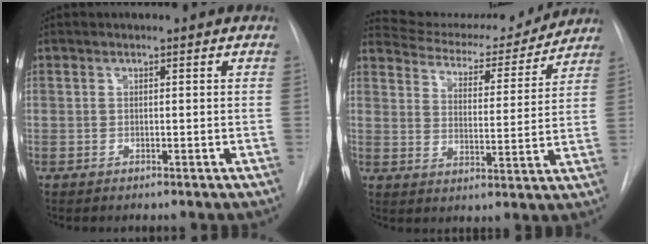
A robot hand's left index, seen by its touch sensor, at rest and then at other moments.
{"total": 15.9, "force": [15.3, 3.0, 3.1], "torque": [-0.036, -0.013, 0.211]}